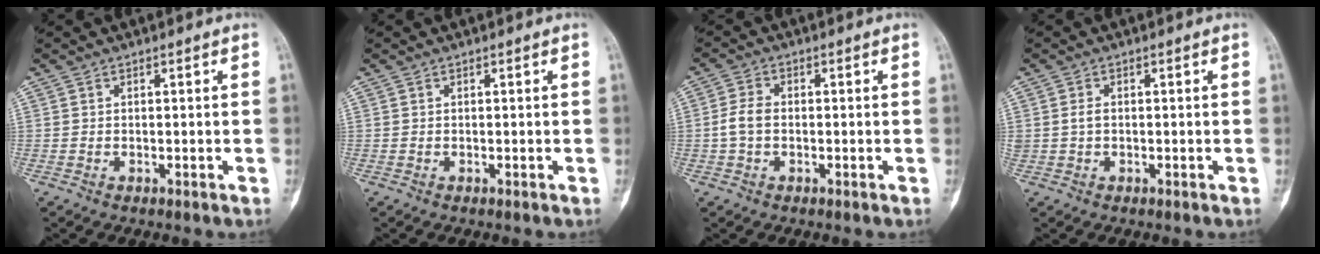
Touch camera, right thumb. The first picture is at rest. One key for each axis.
{"total": 0.0}
{"total": 3.7, "fx": -0.5, "fy": 2.5, "fz": 2.7, "tx": -0.060, "ty": 0.010, "tz": -0.015}
{"total": 1.3, "fx": 0.0, "fy": 0.9, "fz": 0.9, "tx": -0.015, "ty": 0.002, "tz": -0.001}